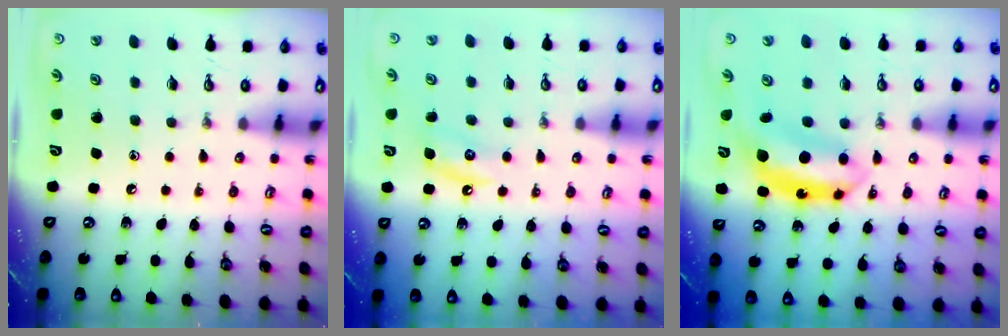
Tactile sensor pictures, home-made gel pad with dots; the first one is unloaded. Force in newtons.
{"total": 4.8, "press": 4.7, "slide": 0.9}
{"total": 7.2, "press": 7.2, "slide": 0.3}